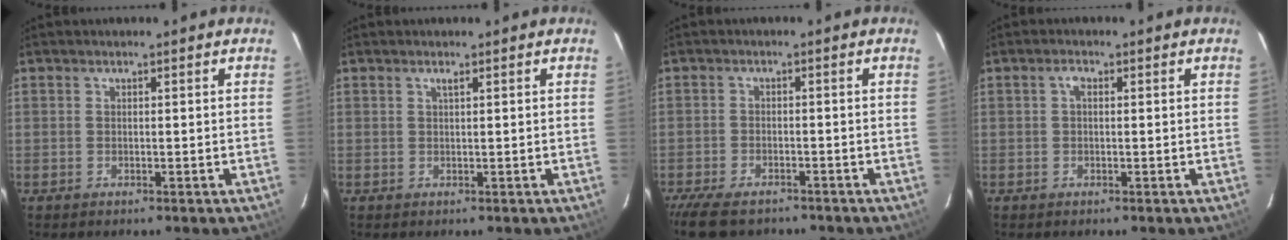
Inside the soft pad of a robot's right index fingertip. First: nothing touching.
{"total": 0.6, "force": [0.3, -0.1, 0.4], "torque": [-0.009, 0.003, 0.005]}
{"total": 8.2, "force": [-6.6, 3.4, 3.4], "torque": [-0.094, -0.017, -0.114]}
{"total": 1.3, "force": [0.2, 0.7, 1.1], "torque": [-0.021, 0.008, 0.001]}